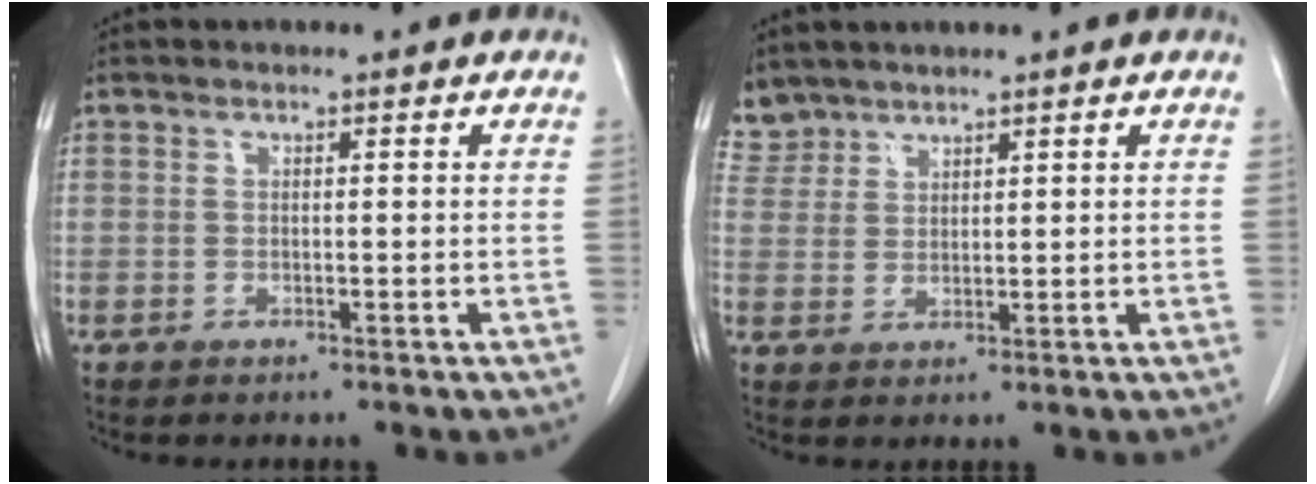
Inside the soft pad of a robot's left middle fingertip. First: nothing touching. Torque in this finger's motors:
{"motor_torque": [0.10, -0.09, 0.00, -0.04]}